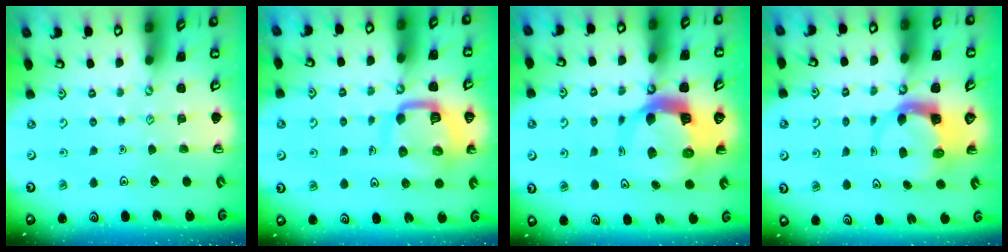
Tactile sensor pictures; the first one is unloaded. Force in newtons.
{"total": 12.6, "press": 12.6, "slide": 1.4}
{"total": 11.2, "press": 11.1, "slide": 1.7}
{"total": 3.8, "press": 3.8, "slide": 0.6}